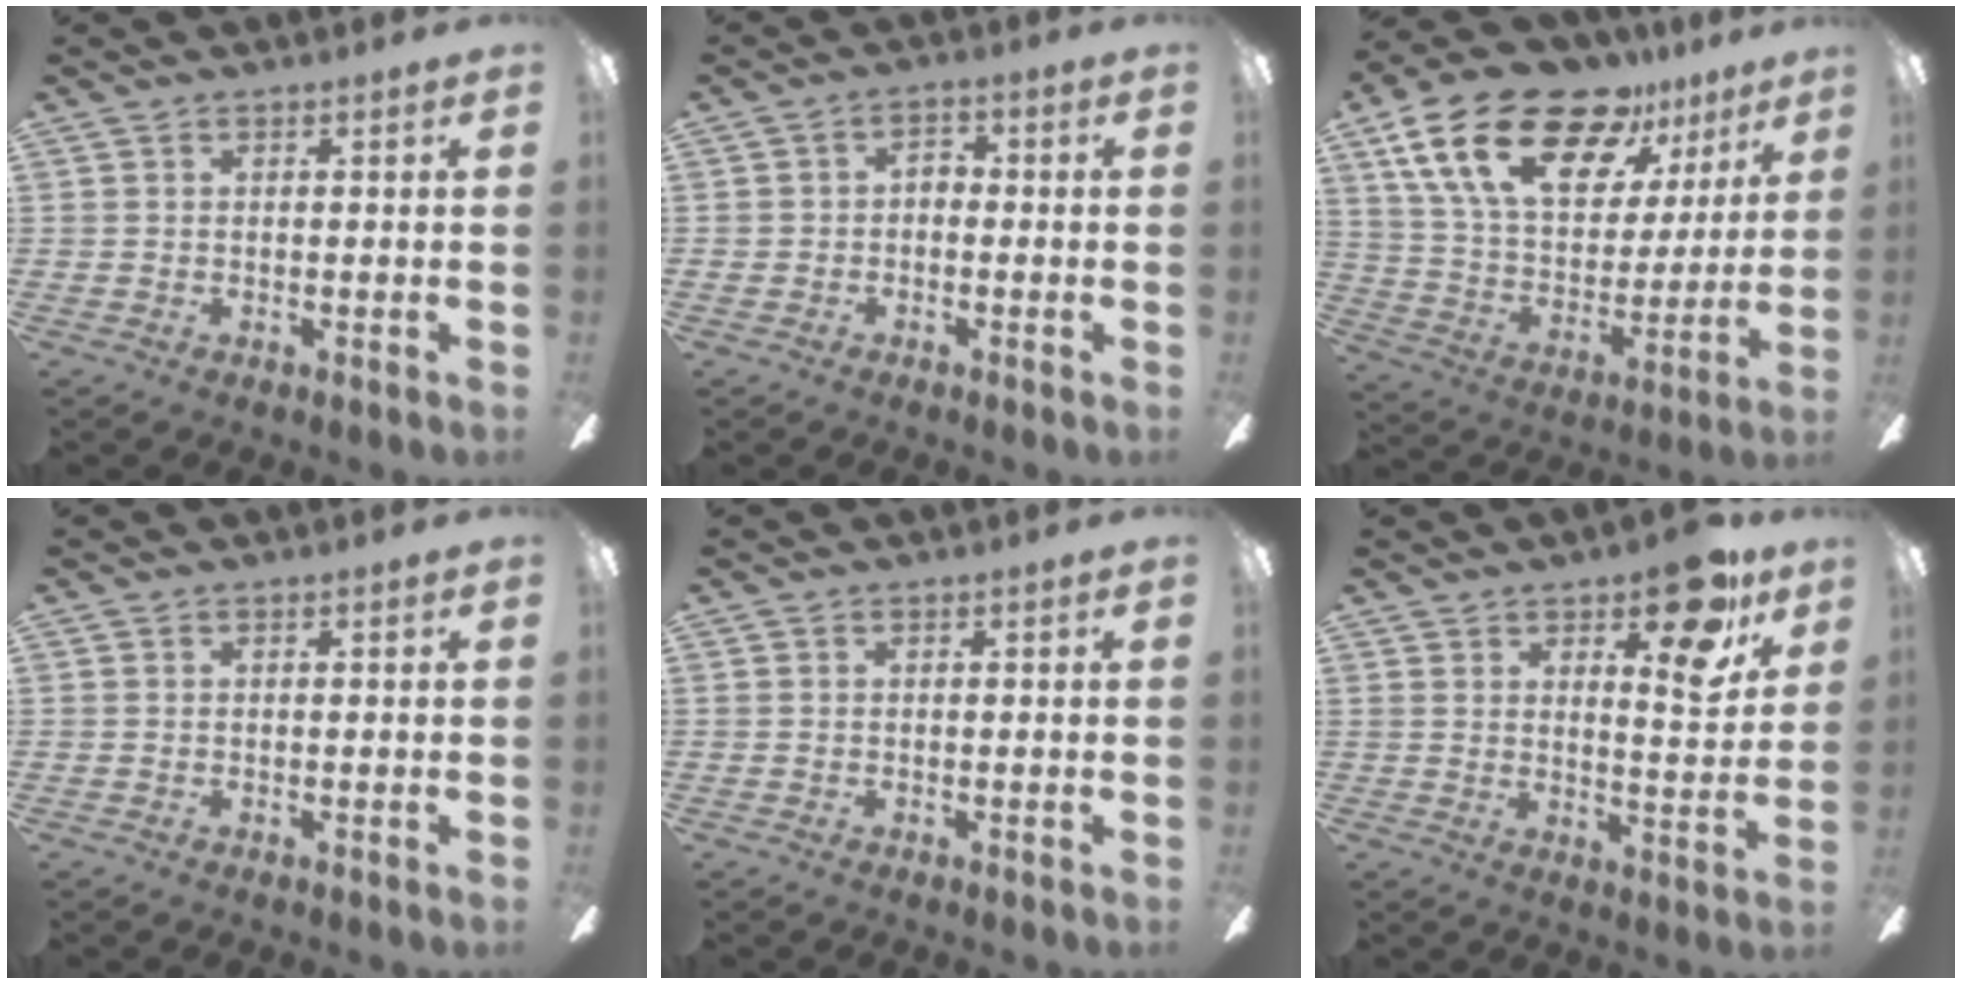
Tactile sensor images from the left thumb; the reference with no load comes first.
{"total": 3.0, "force": [-1.3, 2.2, 1.5], "torque": [-0.028, 0.012, -0.028]}
{"total": 23.9, "force": [14.1, 12.5, 14.6], "torque": [-0.257, -0.074, 0.250]}
{"total": 0.0}
{"total": 0.0}
{"total": 13.3, "force": [8.1, 5.5, 9.0], "torque": [-0.103, -0.043, 0.131]}